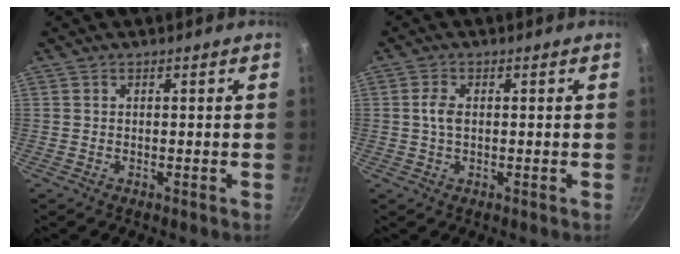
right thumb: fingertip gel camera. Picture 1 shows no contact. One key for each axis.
{"total": 2.8, "fx": 0.2, "fy": 1.7, "fz": 2.2, "tx": -0.046, "ty": 0.005, "tz": 0.002}